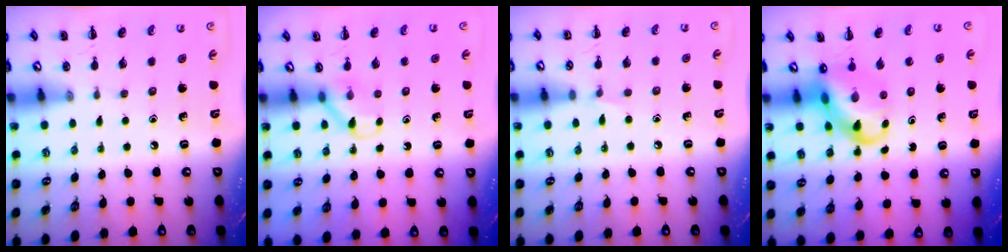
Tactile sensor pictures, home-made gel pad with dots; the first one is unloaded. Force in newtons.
{"total": 5.0, "press": 4.7, "slide": 1.7}
{"total": 3.5, "press": 3.4, "slide": 1.1}
{"total": 8.7, "press": 8.3, "slide": 2.5}